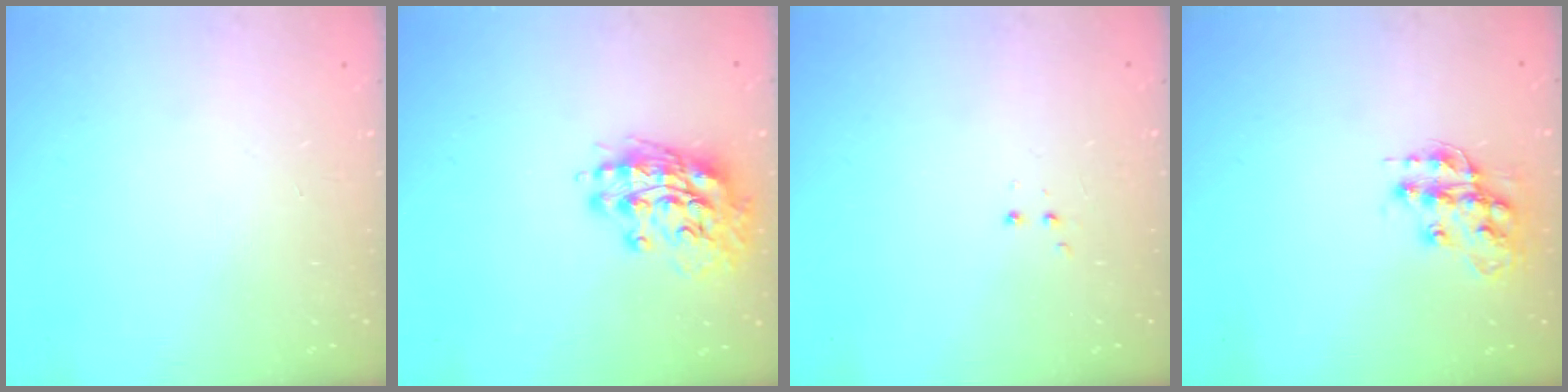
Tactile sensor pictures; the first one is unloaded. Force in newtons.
{"total": 13.2, "press": 13.1, "slide": 1.9}
{"total": 2.8, "press": 2.8, "slide": 0.6}
{"total": 13.5, "press": 13.5, "slide": 0.8}